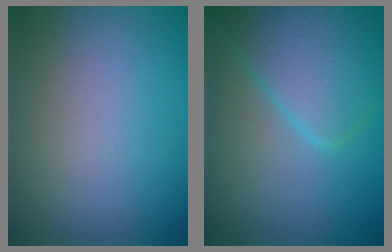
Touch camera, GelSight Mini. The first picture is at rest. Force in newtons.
{"total": 6.1, "press": 6.1, "slide": 0.2}